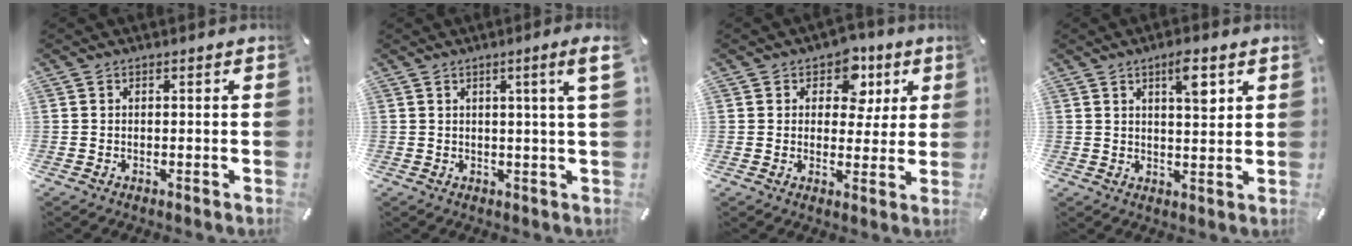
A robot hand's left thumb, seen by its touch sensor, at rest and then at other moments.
{"total": 5.4, "force": [2.1, -0.3, 5.0], "torque": [-0.089, -0.005, 0.030]}
{"total": 8.9, "force": [3.6, 6.8, 4.4], "torque": [-0.051, -0.013, 0.059]}
{"total": 6.6, "force": [3.3, 2.2, 5.3], "torque": [-0.070, -0.013, 0.047]}